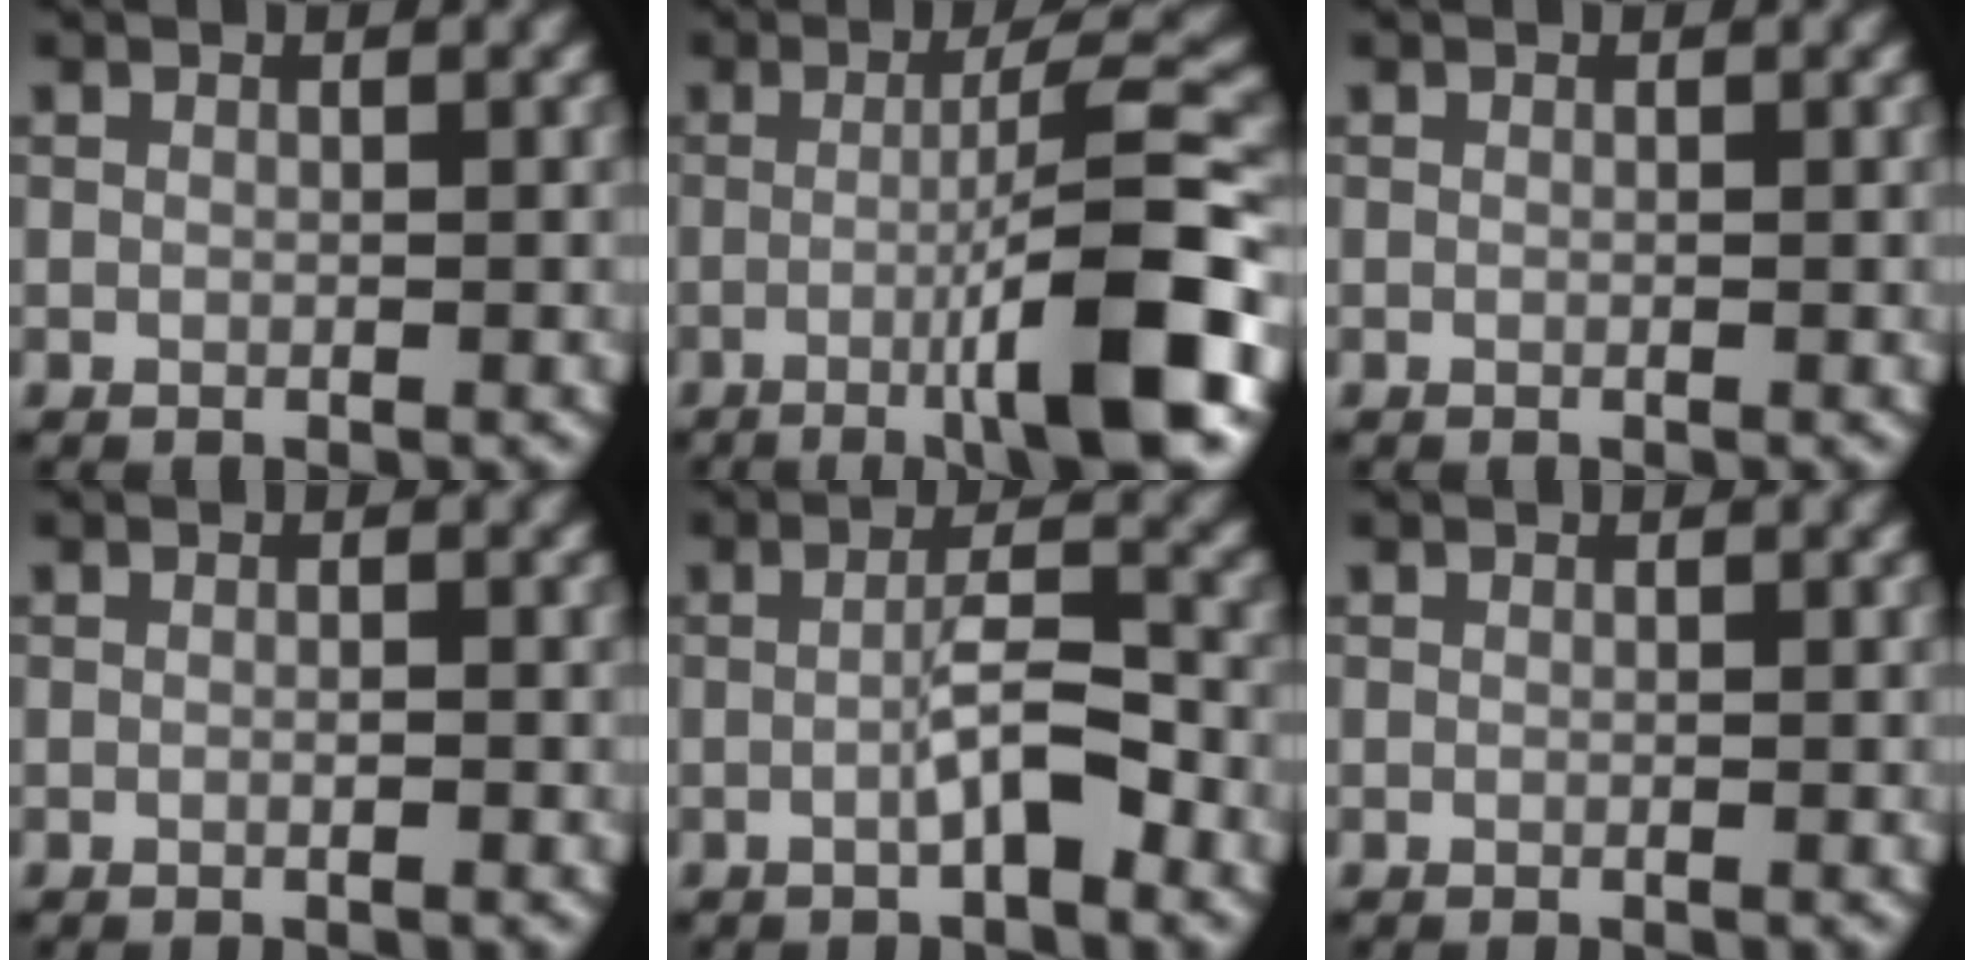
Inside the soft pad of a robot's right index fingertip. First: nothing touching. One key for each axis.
{"total": 9.8, "fx": -2.7, "fy": 1.1, "fz": 9.3, "tx": -0.126, "ty": 0.014, "tz": -0.053}
{"total": 0.0}
{"total": 0.6, "fx": -0.1, "fy": 0.1, "fz": 0.6, "tx": -0.009, "ty": -0.003, "tz": -0.004}
{"total": 3.9, "fx": -1.2, "fy": 0.7, "fz": 3.6, "tx": -0.060, "ty": 0.009, "tz": -0.025}
{"total": 0.0}